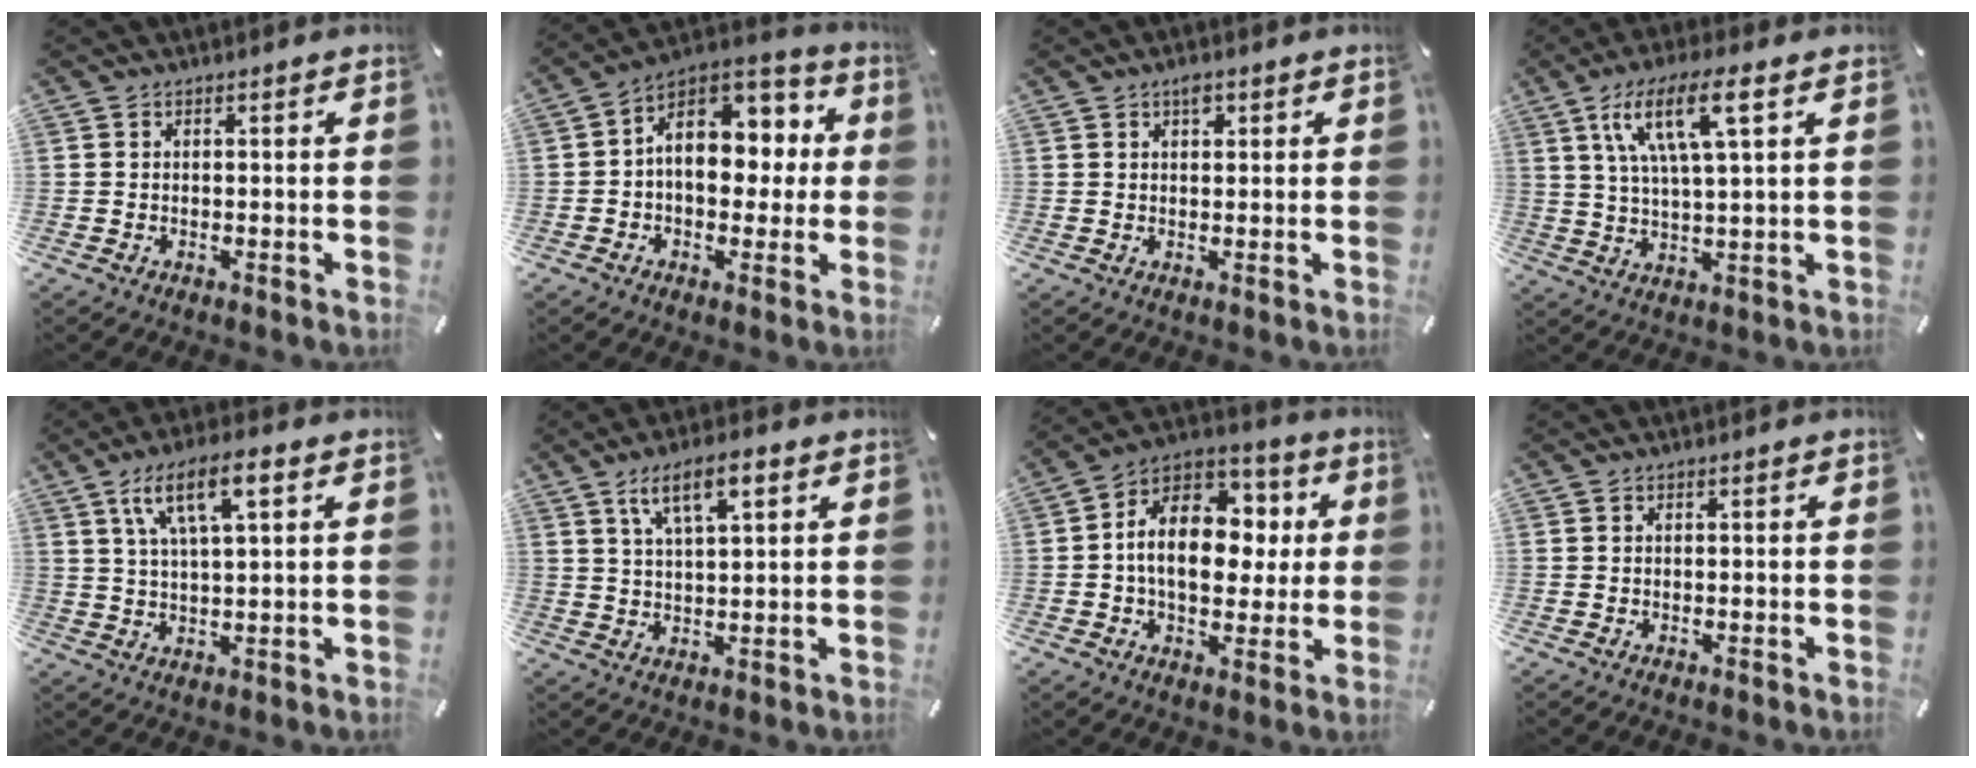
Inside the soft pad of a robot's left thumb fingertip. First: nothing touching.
{"total": 12.6, "force": [1.5, 9.6, 8.0], "torque": [-0.111, -0.007, 0.027]}
{"total": 2.1, "force": [1.0, 1.2, 1.3], "torque": [-0.013, -0.003, 0.014]}
{"total": 12.4, "force": [5.4, 2.9, 10.8], "torque": [-0.214, 0.005, 0.090]}
{"total": 9.7, "force": [4.5, 2.8, 8.1], "torque": [-0.156, 0.005, 0.078]}
{"total": 8.3, "force": [4.3, 2.9, 6.5], "torque": [-0.118, 0.000, 0.074]}
{"total": 15.0, "force": [0.7, 11.3, 9.9], "torque": [-0.169, -0.002, 0.014]}
{"total": 0.0}